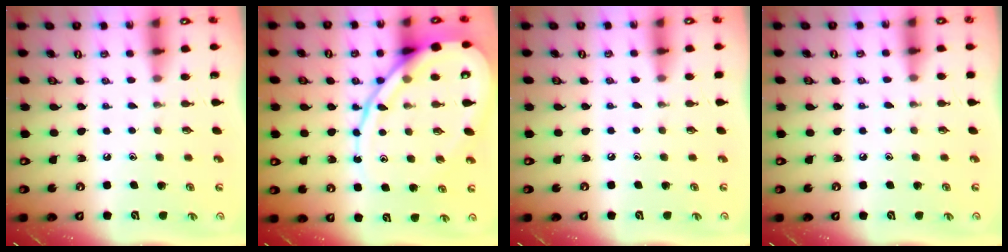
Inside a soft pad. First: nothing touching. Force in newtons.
{"total": 15.1, "press": 15.0, "slide": 1.1}
{"total": 1.0, "press": 1.0, "slide": 0.2}
{"total": 4.2, "press": 4.1, "slide": 0.6}